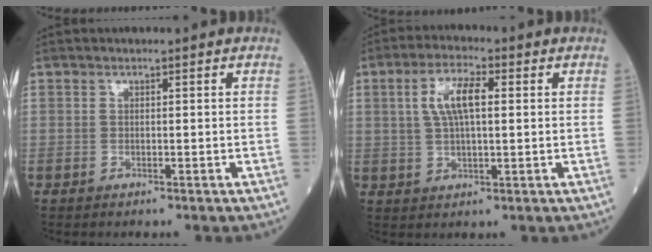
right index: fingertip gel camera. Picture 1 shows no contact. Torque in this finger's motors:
{"motor_torque": [0.30, 0.24, 0.18, 0.07]}